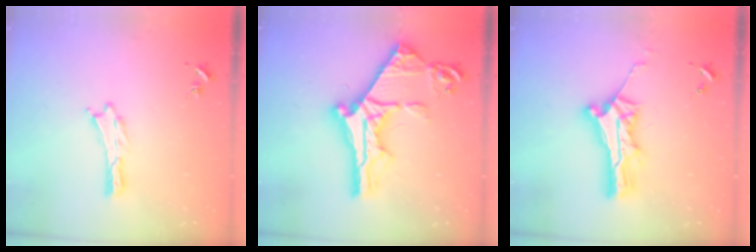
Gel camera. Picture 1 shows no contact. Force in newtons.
{"total": 11.5, "press": 11.5, "slide": 1.2}
{"total": 7.4, "press": 7.4, "slide": 0.6}